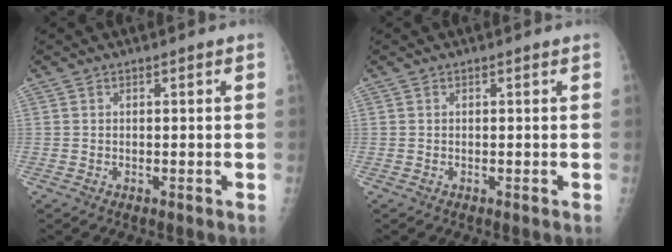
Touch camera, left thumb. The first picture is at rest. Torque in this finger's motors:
{"motor_torque": [0.00, 0.00, -0.29, -0.17, 0.00]}